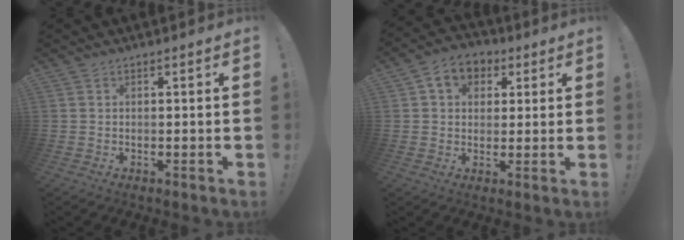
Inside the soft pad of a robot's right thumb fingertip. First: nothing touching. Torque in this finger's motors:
{"motor_torque": [0.59, 1.76, 0.21, 0.08, 0.00]}